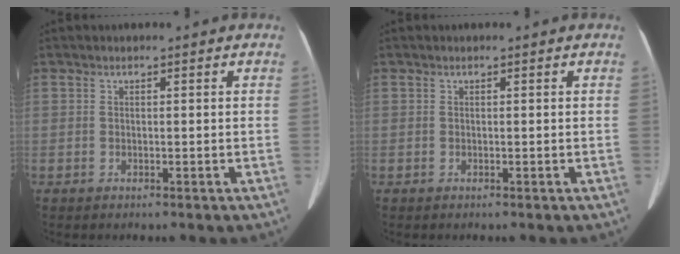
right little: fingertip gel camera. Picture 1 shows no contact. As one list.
[{"total": 0.0}]